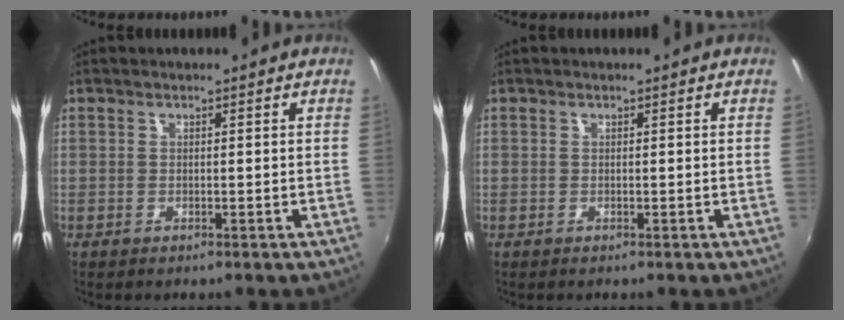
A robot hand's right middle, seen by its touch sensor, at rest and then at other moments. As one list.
[{"total": 0.0}]